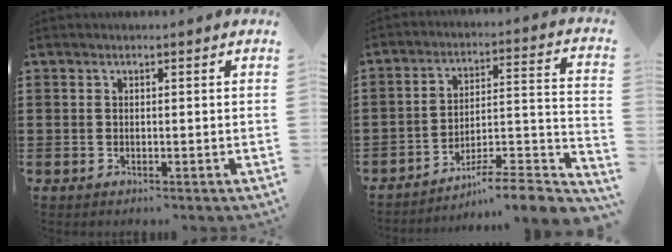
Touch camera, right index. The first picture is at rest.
{"total": 6.8, "force": [-5.7, 0.6, 3.6], "torque": [-0.052, -0.008, -0.114]}